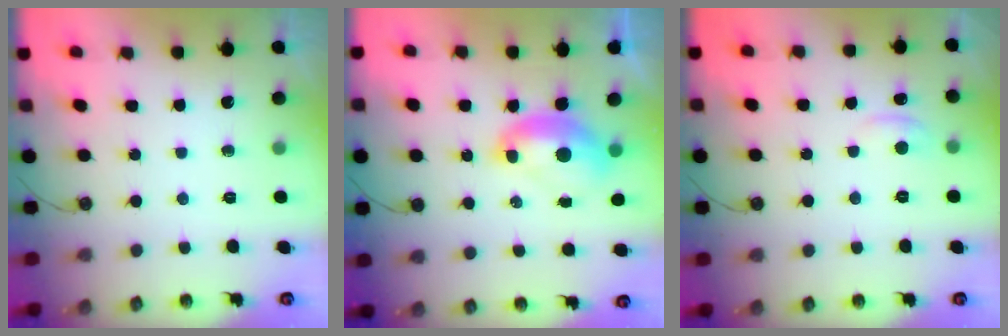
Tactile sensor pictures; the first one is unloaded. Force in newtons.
{"total": 2.2, "press": 2.1, "slide": 0.6}
{"total": 0.8, "press": 0.0, "slide": 0.8}